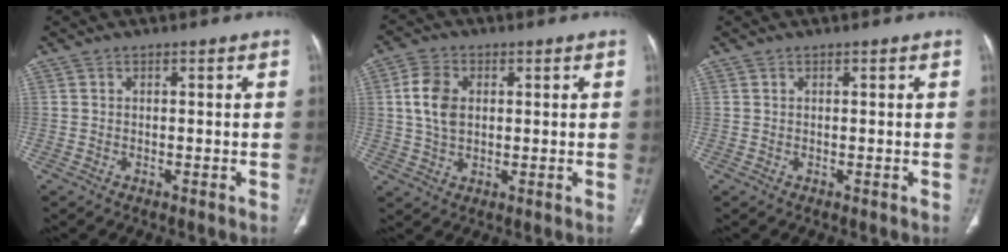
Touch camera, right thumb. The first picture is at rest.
{"total": 6.9, "force": [1.1, 4.7, 4.9], "torque": [-0.093, 0.004, 0.021]}
{"total": 0.0}